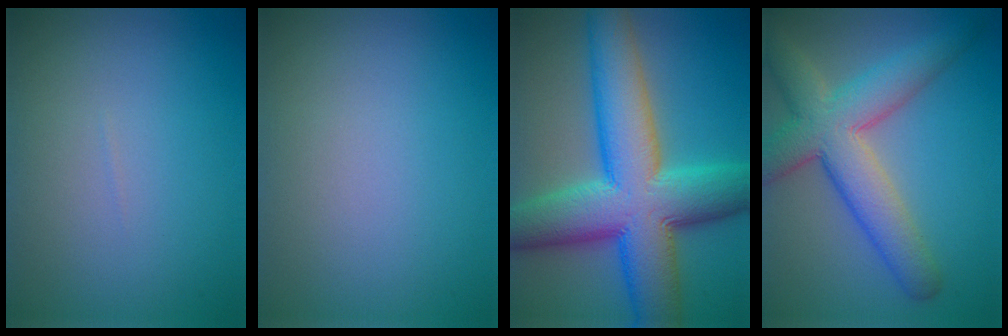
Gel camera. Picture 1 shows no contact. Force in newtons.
{"total": 0.0}
{"total": 13.0, "press": 13.0, "slide": 0.2}
{"total": 7.4, "press": 7.4, "slide": 0.7}